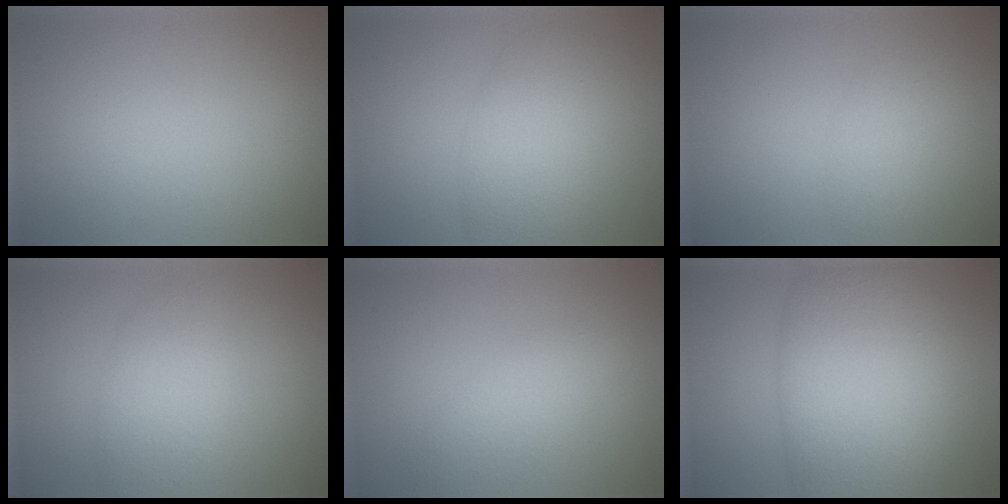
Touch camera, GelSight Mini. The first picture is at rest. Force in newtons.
{"total": 4.2, "press": 4.2, "slide": 0.1}
{"total": 1.6, "press": 1.6, "slide": 0.1}
{"total": 3.4, "press": 3.4, "slide": 0.1}
{"total": 2.9, "press": 2.9, "slide": 0.1}
{"total": 10.9, "press": 10.9, "slide": 0.5}